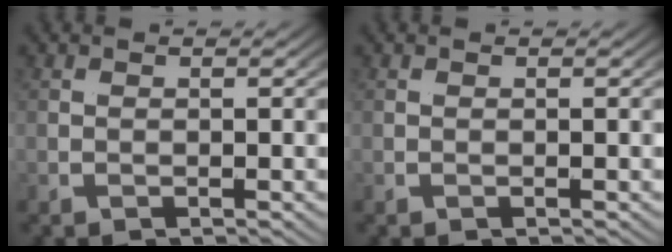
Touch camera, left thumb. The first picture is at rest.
{"total": 0.0}